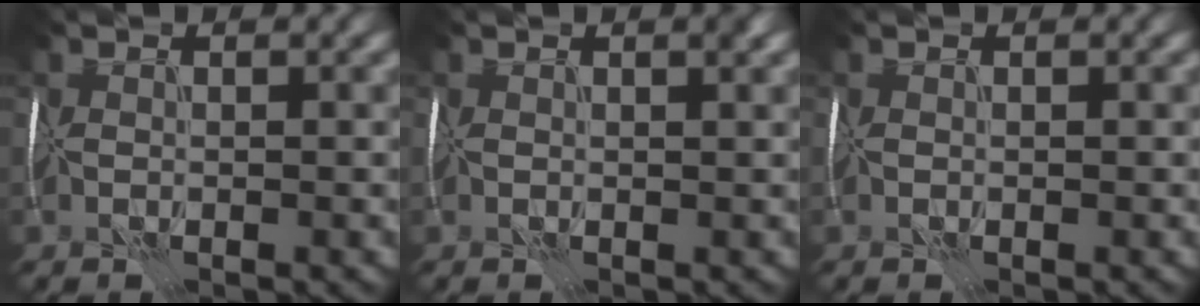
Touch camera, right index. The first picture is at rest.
{"total": 1.1, "force": [0.6, 0.3, 0.8], "torque": [-0.006, 0.001, 0.010]}
{"total": 0.0}